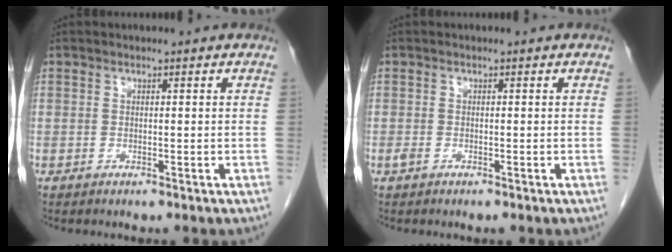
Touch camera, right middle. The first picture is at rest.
{"total": 1.1, "force": [-0.6, 0.5, 0.8], "torque": [-0.020, -0.002, -0.005]}